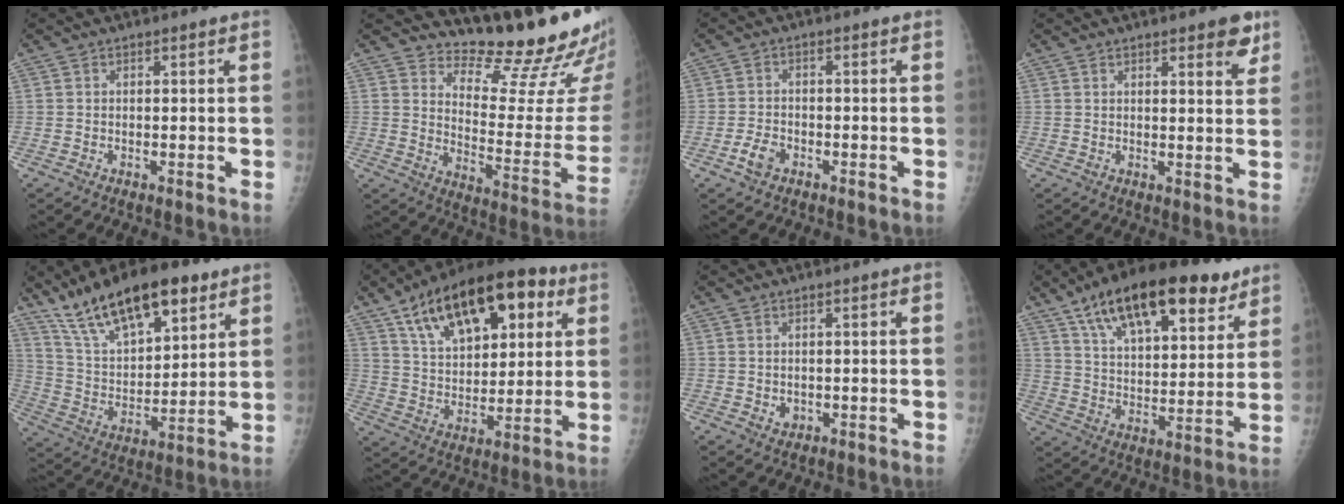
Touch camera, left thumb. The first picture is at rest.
{"total": 19.5, "force": [17.9, 3.6, 6.9], "torque": [-0.055, -0.179, 0.234]}
{"total": 3.4, "force": [-1.8, 2.2, 1.9], "torque": [-0.035, 0.010, -0.033]}
{"total": 4.7, "force": [3.0, 1.5, 3.4], "torque": [-0.029, -0.016, 0.034]}
{"total": 20.4, "force": [13.2, 8.1, 13.2], "torque": [-0.194, -0.048, 0.239]}
{"total": 23.6, "force": [11.1, 12.1, 17.0], "torque": [-0.240, -0.010, 0.187]}
{"total": 1.6, "force": [-0.1, 1.4, 0.8], "torque": [-0.008, 0.000, 0.004]}
{"total": 24.0, "force": [14.6, 10.2, 16.1], "torque": [-0.235, -0.030, 0.240]}